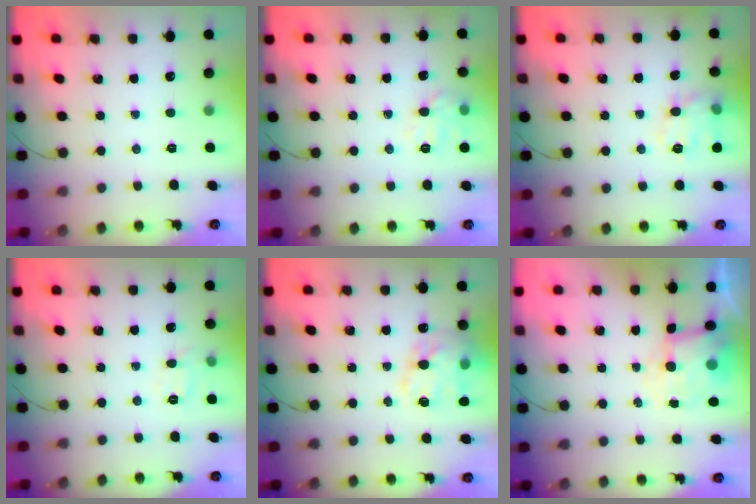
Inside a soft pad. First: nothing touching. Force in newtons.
{"total": 8.7, "press": 8.7, "slide": 0.3}
{"total": 11.1, "press": 11.1, "slide": 0.3}
{"total": 7.7, "press": 7.6, "slide": 1.6}
{"total": 18.8, "press": 18.5, "slide": 3.5}
{"total": 6.7, "press": 6.6, "slide": 1.3}